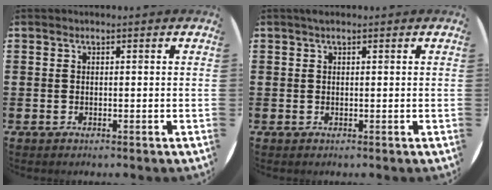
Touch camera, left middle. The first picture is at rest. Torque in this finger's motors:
{"motor_torque": [0.49, -0.42, 0.01, 0.03]}